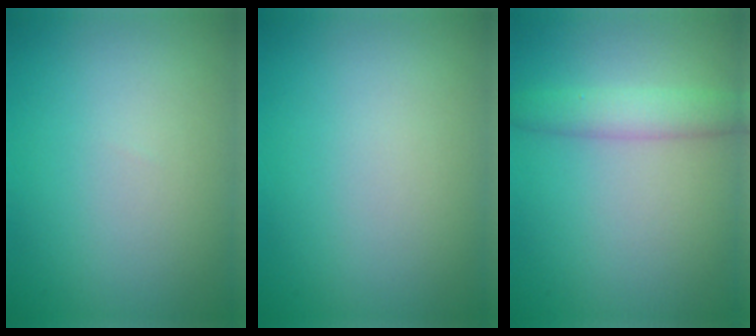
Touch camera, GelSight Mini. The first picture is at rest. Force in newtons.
{"total": 0.0}
{"total": 2.9, "press": 2.9, "slide": 0.1}